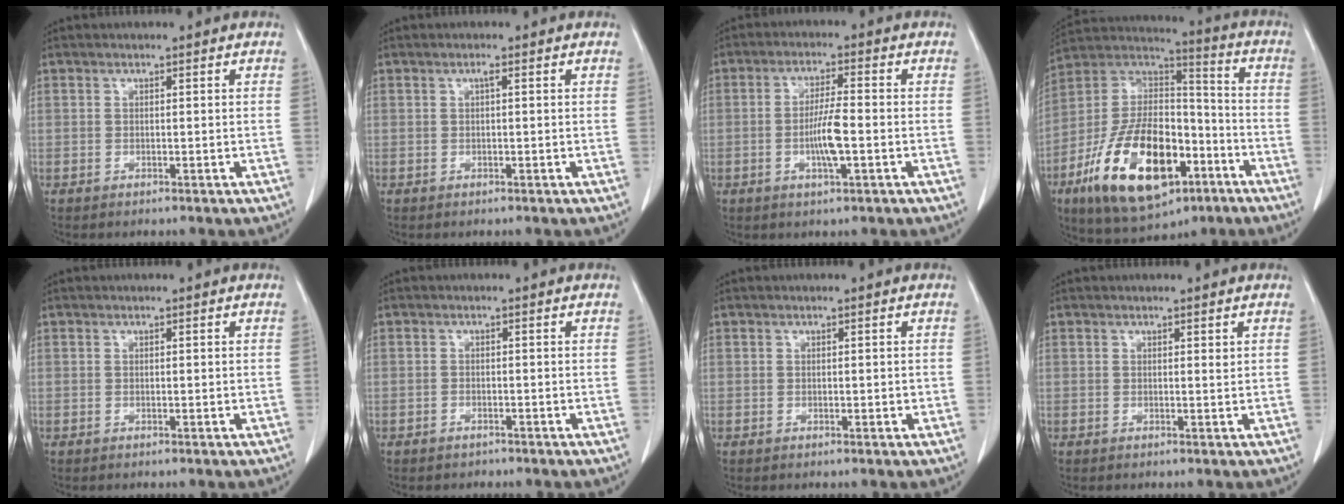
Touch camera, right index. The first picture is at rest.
{"total": 0.6, "force": [0.2, 0.0, 0.6], "torque": [-0.011, 0.002, 0.003]}
{"total": 5.9, "force": [-1.3, 0.7, 5.7], "torque": [-0.112, -0.003, -0.024]}
{"total": 22.4, "force": [-9.7, 10.7, 17.1], "torque": [-0.338, 0.001, -0.157]}
{"total": 0.0}
{"total": 1.2, "force": [-1.0, 0.7, 0.0], "torque": [-0.007, 0.002, -0.015]}
{"total": 1.0, "force": [0.0, 0.5, 0.9], "torque": [-0.014, 0.001, 0.003]}
{"total": 0.6, "force": [0.3, 0.3, 0.4], "torque": [0.000, 0.000, 0.003]}